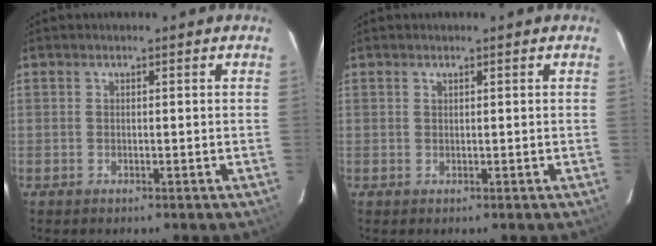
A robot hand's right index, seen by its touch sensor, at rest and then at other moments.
{"total": 0.0}